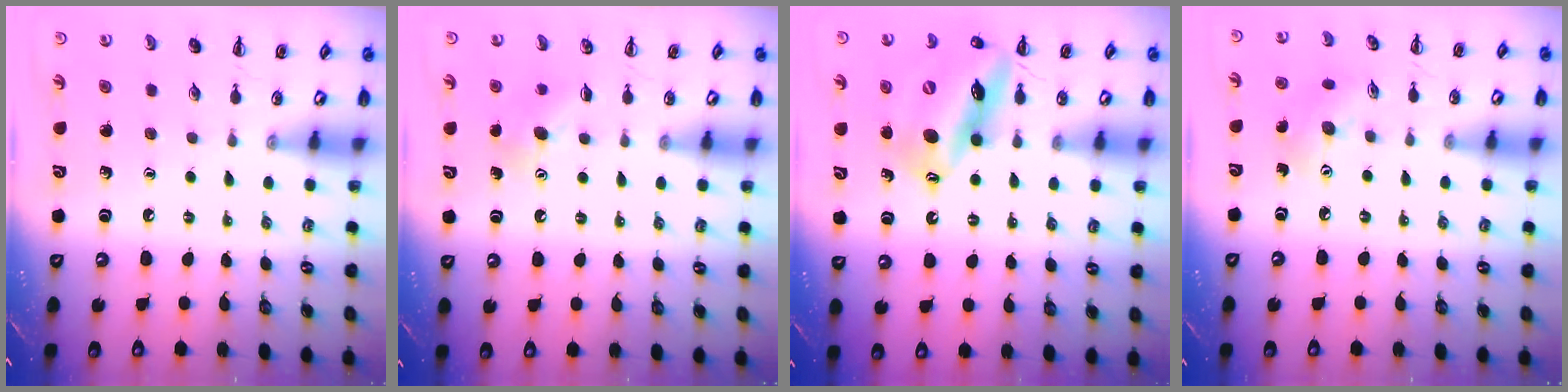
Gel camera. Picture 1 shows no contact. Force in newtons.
{"total": 4.8, "press": 4.7, "slide": 1.1}
{"total": 17.6, "press": 17.0, "slide": 4.3}
{"total": 6.4, "press": 6.4, "slide": 0.3}